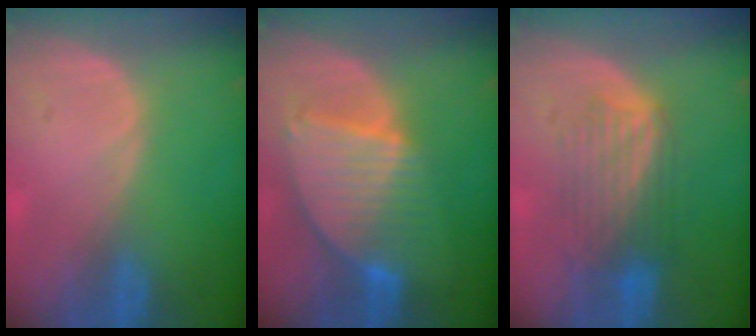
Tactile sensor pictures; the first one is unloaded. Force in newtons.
{"total": 8.6, "press": 7.4, "slide": 4.3}
{"total": 6.4, "press": 6.4, "slide": 0.6}